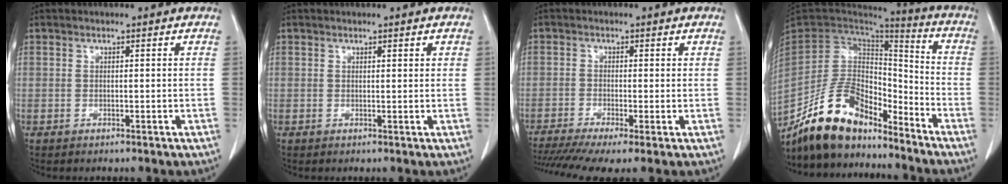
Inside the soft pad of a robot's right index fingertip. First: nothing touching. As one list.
[{"total": 1.0, "force": [0.7, 0.2, 0.7], "torque": [-0.011, -0.001, 0.009]}, {"total": 8.8, "force": [-5.7, 1.6, 6.5], "torque": [-0.120, -0.009, -0.097]}, {"total": 15.9, "force": [-13.0, 6.3, 6.7], "torque": [-0.115, 0.036, -0.239]}]